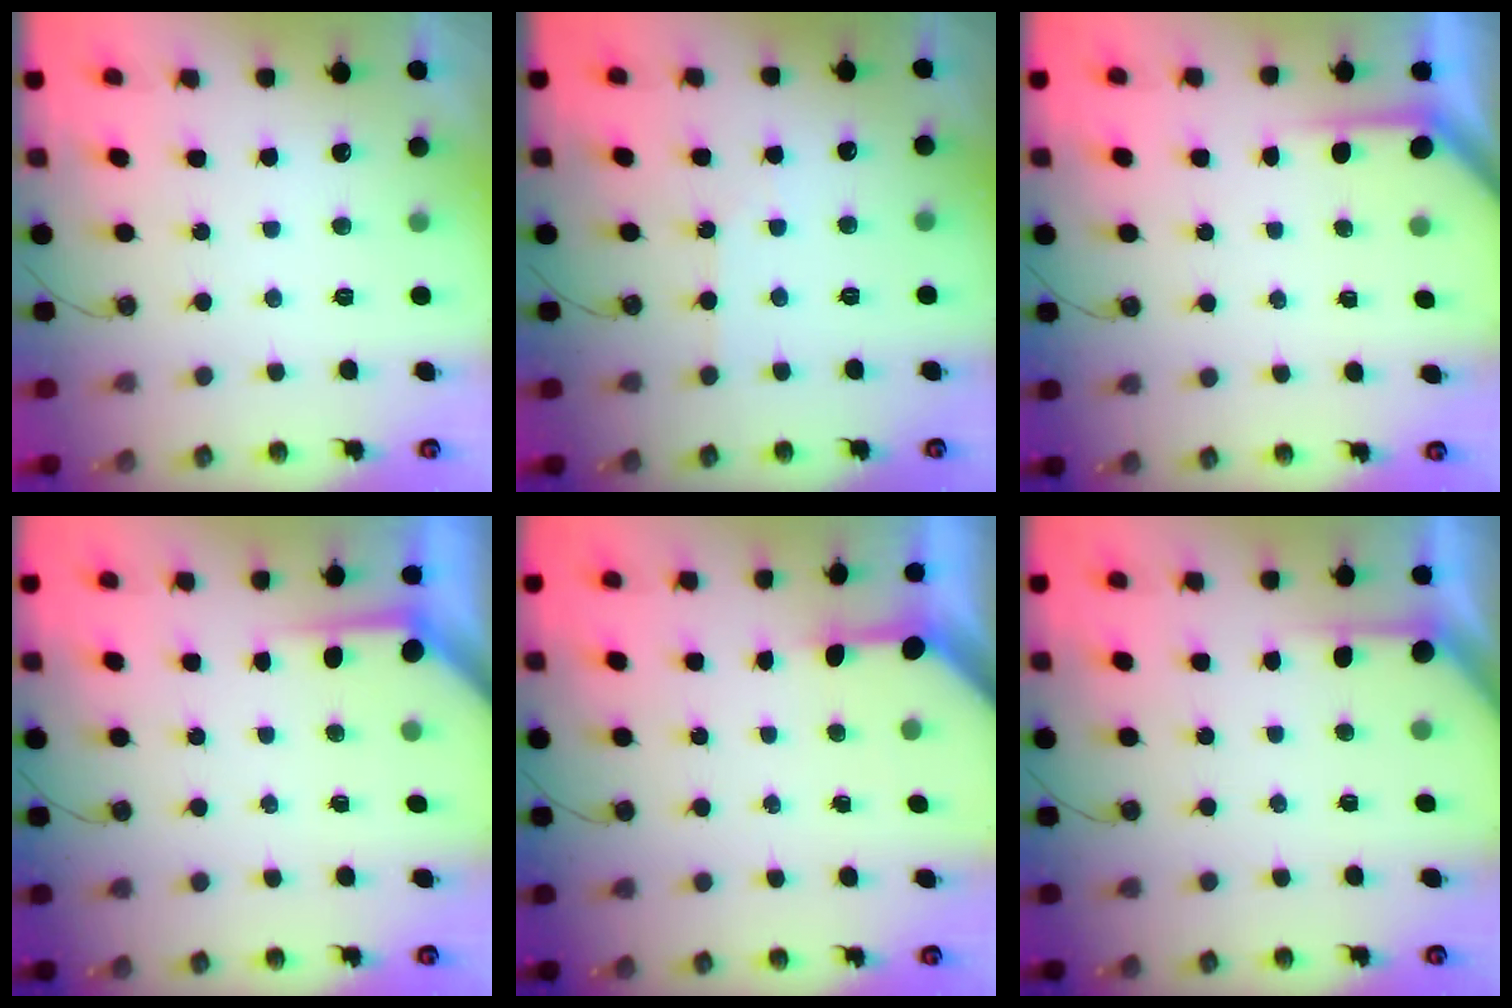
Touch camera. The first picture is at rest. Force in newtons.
{"total": 2.2, "press": 2.1, "slide": 0.4}
{"total": 2.2, "press": 2.2, "slide": 0.3}
{"total": 3.5, "press": 3.5, "slide": 0.3}
{"total": 3.2, "press": 3.2, "slide": 0.3}
{"total": 2.6, "press": 2.6, "slide": 0.3}